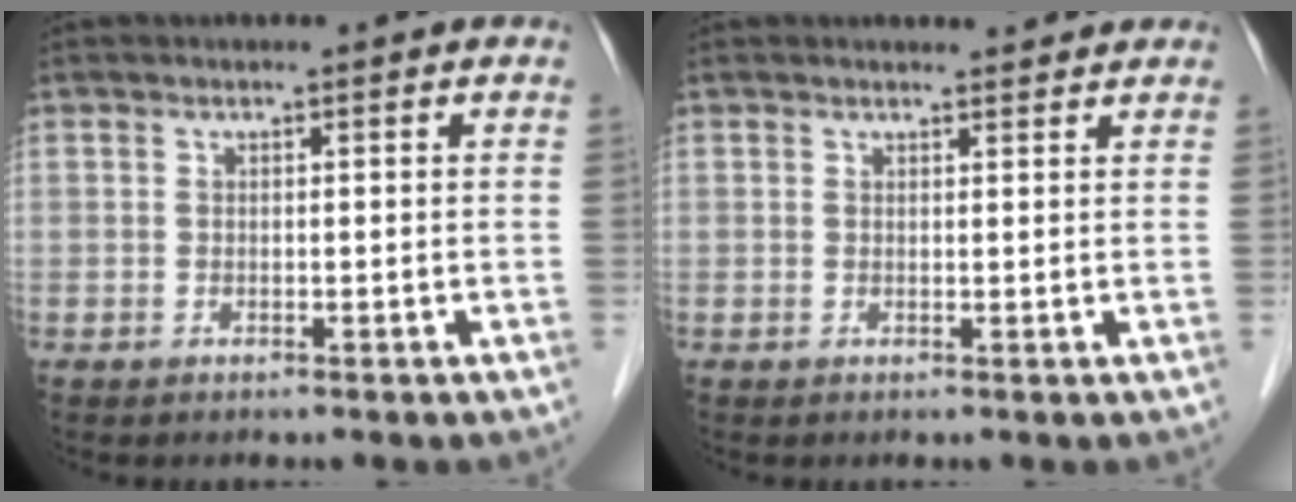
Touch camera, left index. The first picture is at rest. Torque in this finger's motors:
{"motor_torque": [-0.70, -1.44, 0.03, 0.00]}